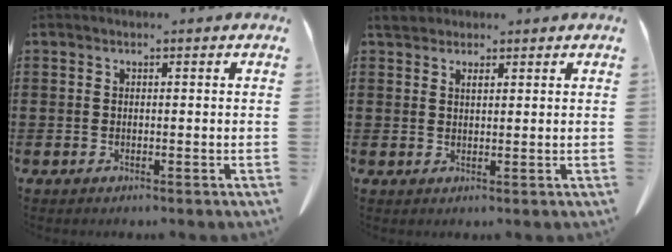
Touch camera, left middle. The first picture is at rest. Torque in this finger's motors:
{"motor_torque": [0.01, 0.01, 0.01, 0.01]}